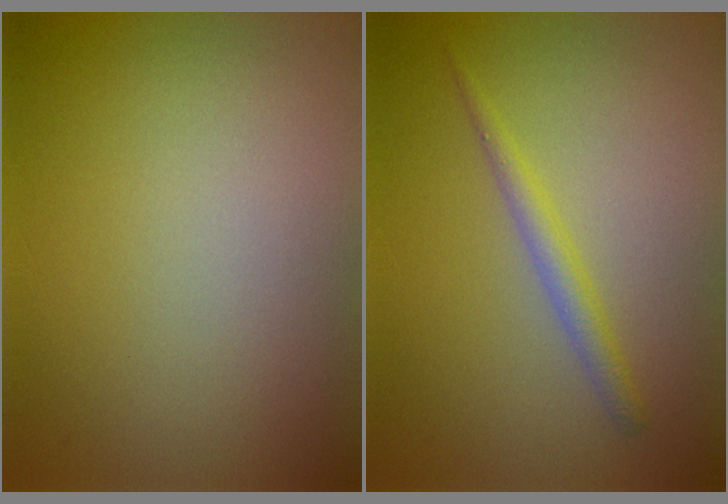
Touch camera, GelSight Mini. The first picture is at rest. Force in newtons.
{"total": 1.8, "press": 1.8, "slide": 0.1}